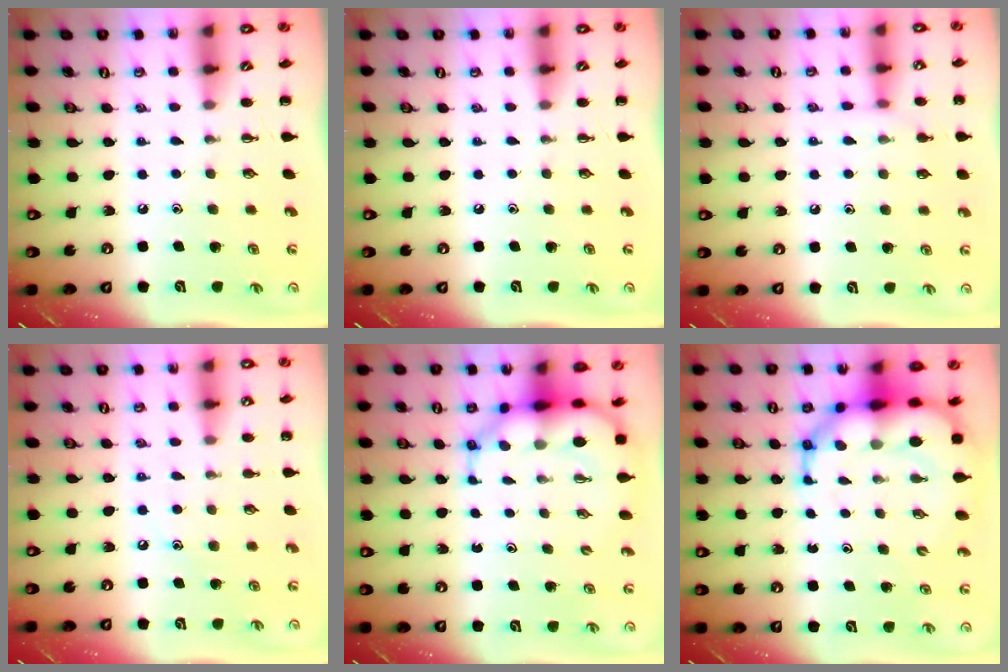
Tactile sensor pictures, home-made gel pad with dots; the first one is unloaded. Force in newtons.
{"total": 0.0}
{"total": 5.5, "press": 5.3, "slide": 1.5}
{"total": 6.6, "press": 6.4, "slide": 1.6}
{"total": 7.2, "press": 6.8, "slide": 2.2}
{"total": 12.2, "press": 11.7, "slide": 3.4}